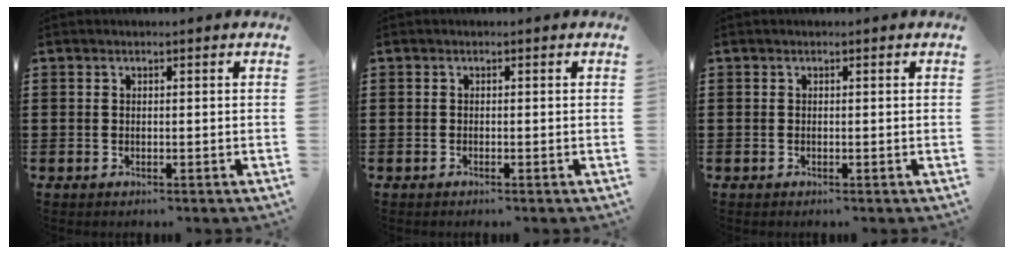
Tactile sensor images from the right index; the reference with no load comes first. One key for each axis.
{"total": 0.0}
{"total": 0.0}